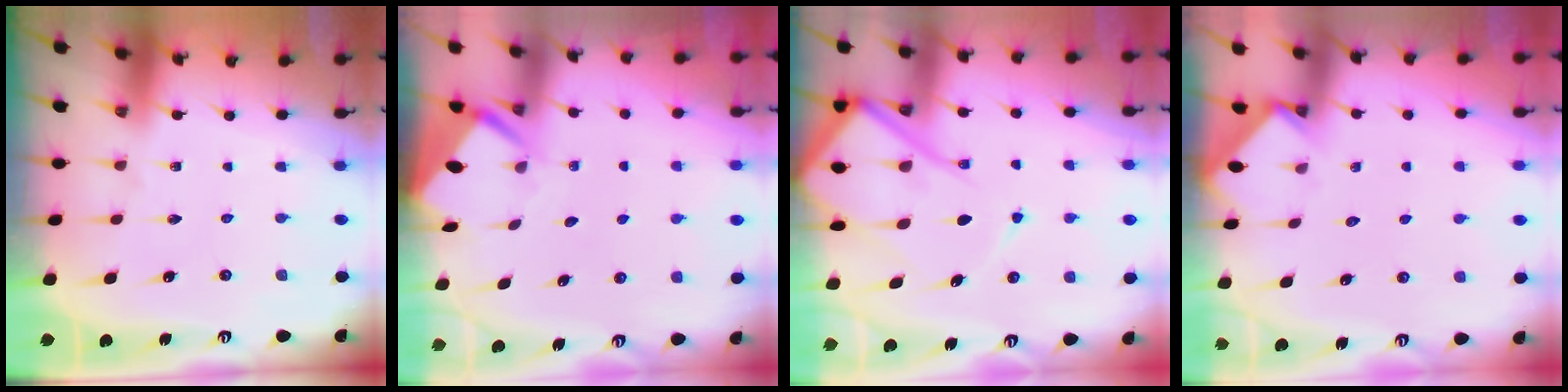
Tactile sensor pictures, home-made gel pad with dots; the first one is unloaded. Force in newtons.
{"total": 3.8, "press": 3.8, "slide": 0.3}
{"total": 16.0, "press": 15.9, "slide": 1.5}
{"total": 3.4, "press": 3.4, "slide": 0.4}